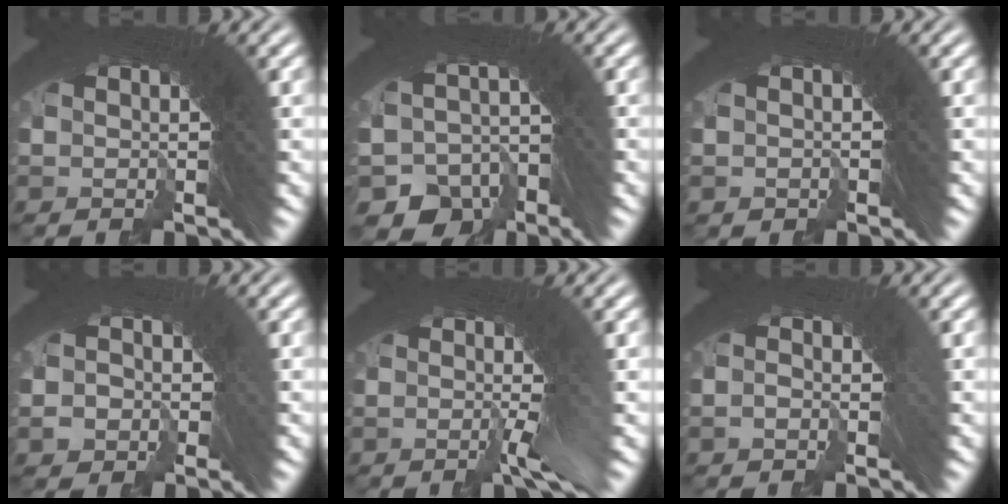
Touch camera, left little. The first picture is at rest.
{"total": 10.6, "force": [-5.3, 7.9, 4.7], "torque": [-0.110, -0.054, -0.076]}
{"total": 1.1, "force": [-0.9, 0.2, -0.5], "torque": [0.014, -0.004, -0.011]}
{"total": 1.9, "force": [-1.5, 1.1, -0.4], "torque": [0.013, 0.005, -0.032]}
{"total": 2.9, "force": [-1.2, -0.4, 2.7], "torque": [-0.029, 0.013, -0.028]}
{"total": 1.6, "force": [-1.6, -0.2, 0.1], "torque": [0.014, 0.015, -0.034]}